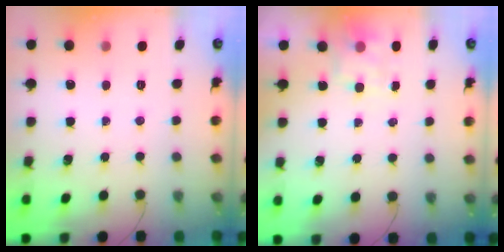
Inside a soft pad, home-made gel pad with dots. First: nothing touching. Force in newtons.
{"total": 4.8, "press": 4.7, "slide": 1.1}